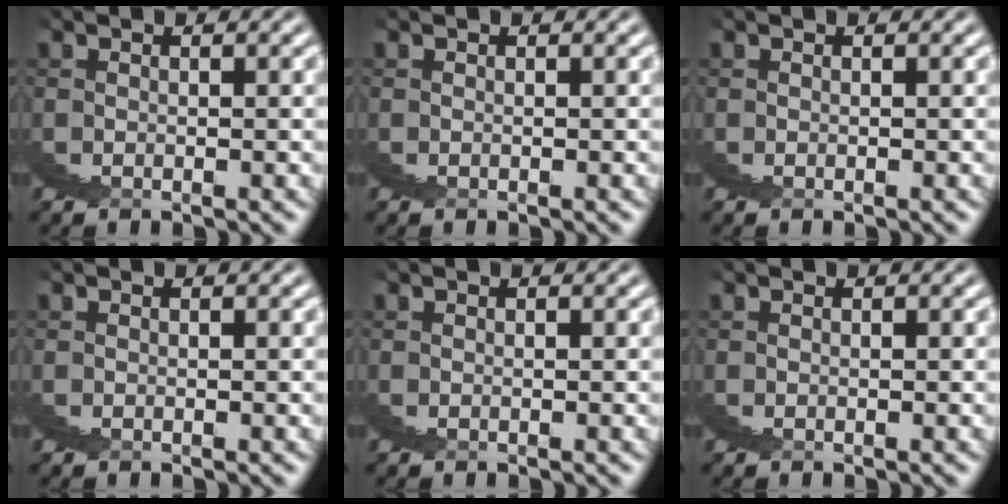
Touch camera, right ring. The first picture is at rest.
{"total": 0.0}
{"total": 0.0}
{"total": 0.0}
{"total": 0.0}
{"total": 0.0}